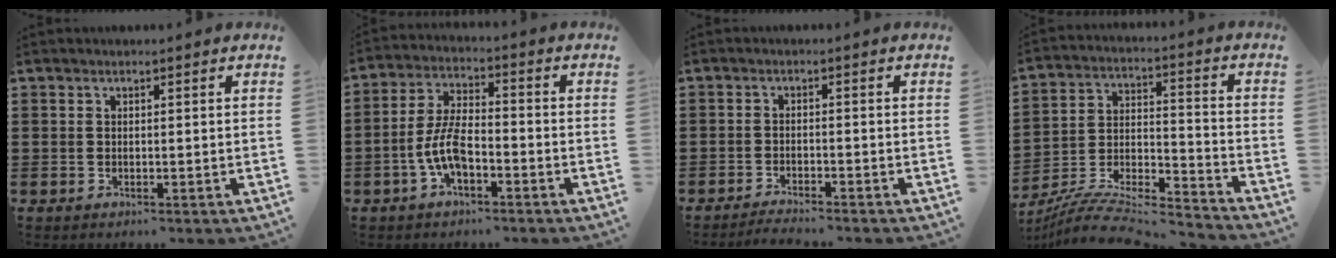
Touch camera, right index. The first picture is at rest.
{"total": 7.2, "force": [-2.7, 3.1, 5.9], "torque": [-0.141, -0.001, -0.059]}
{"total": 2.1, "force": [-2.1, -0.1, 0.2], "torque": [-0.006, 0.003, -0.043]}
{"total": 9.1, "force": [-8.4, 1.4, 3.4], "torque": [-0.064, 0.004, -0.168]}